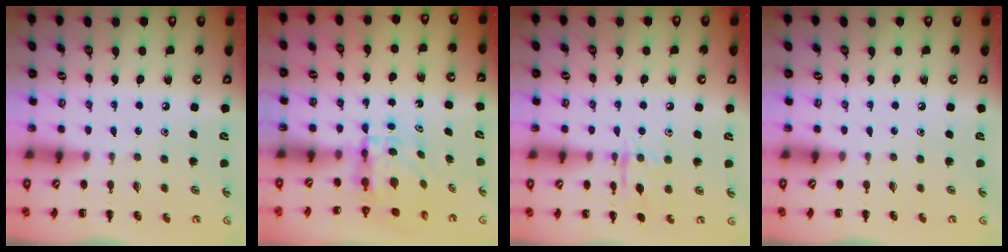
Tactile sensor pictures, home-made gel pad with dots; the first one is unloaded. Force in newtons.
{"total": 4.6, "press": 4.6, "slide": 0.8}
{"total": 9.1, "press": 9.1, "slide": 0.7}
{"total": 0.0}